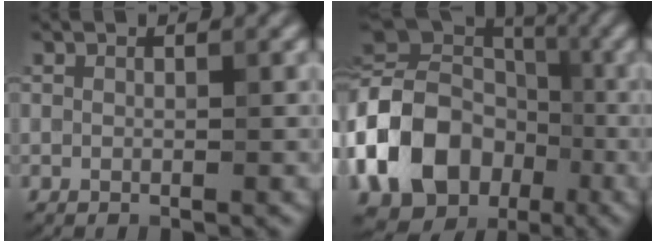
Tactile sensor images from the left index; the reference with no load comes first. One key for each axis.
{"total": 17.2, "fx": -4.4, "fy": 13.7, "fz": 9.4, "tx": -0.209, "ty": 0.010, "tz": -0.094}